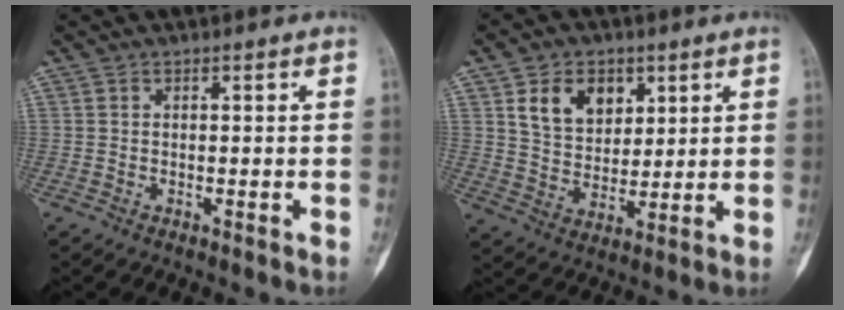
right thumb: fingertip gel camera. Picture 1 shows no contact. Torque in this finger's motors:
{"motor_torque": [-0.18, 0.25, 0.35, 0.06, 0.21]}